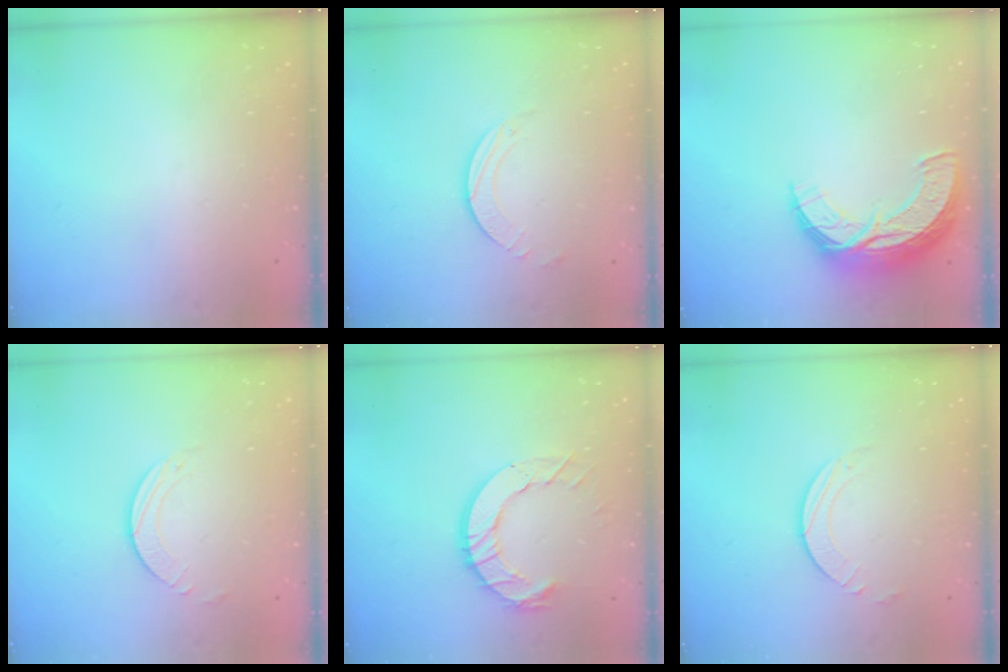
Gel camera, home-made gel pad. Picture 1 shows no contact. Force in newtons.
{"total": 2.5, "press": 2.5, "slide": 0.2}
{"total": 12.8, "press": 12.7, "slide": 1.0}
{"total": 1.9, "press": 1.9, "slide": 0.2}
{"total": 11.0, "press": 10.9, "slide": 1.1}
{"total": 2.7, "press": 2.7, "slide": 0.2}